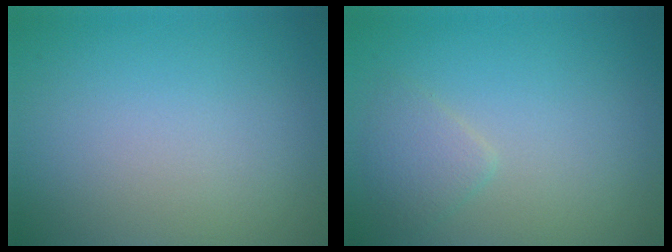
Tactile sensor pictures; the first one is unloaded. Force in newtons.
{"total": 1.6, "press": 1.6, "slide": 0.1}